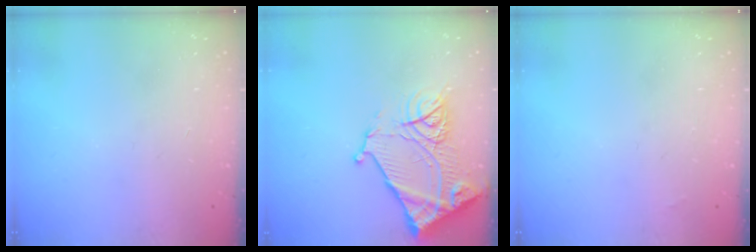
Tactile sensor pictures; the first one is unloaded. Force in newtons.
{"total": 16.3, "press": 16.2, "slide": 1.7}
{"total": 1.3, "press": 1.3, "slide": 0.2}